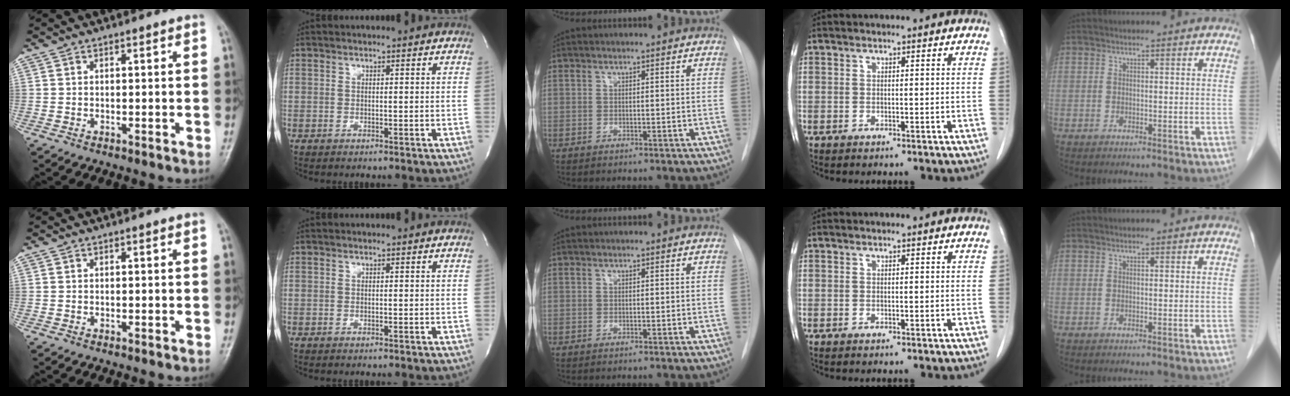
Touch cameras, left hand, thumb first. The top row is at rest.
{}